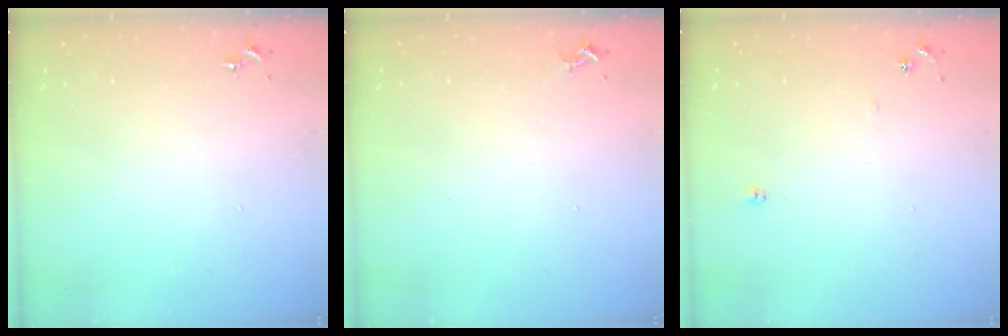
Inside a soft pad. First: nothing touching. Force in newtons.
{"total": 3.1, "press": 3.1, "slide": 0.4}
{"total": 6.1, "press": 6.1, "slide": 0.5}